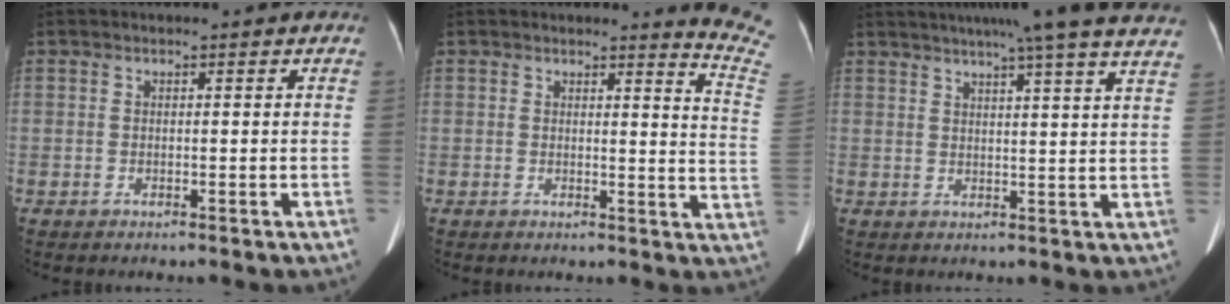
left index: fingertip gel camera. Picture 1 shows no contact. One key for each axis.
{"total": 8.6, "fx": 8.5, "fy": -1.2, "fz": 0.6, "tx": -0.004, "ty": -0.114, "tz": 0.064}
{"total": 20.5, "fx": 17.4, "fy": -0.9, "fz": 10.9, "tx": -0.172, "ty": -0.008, "tz": 0.212}